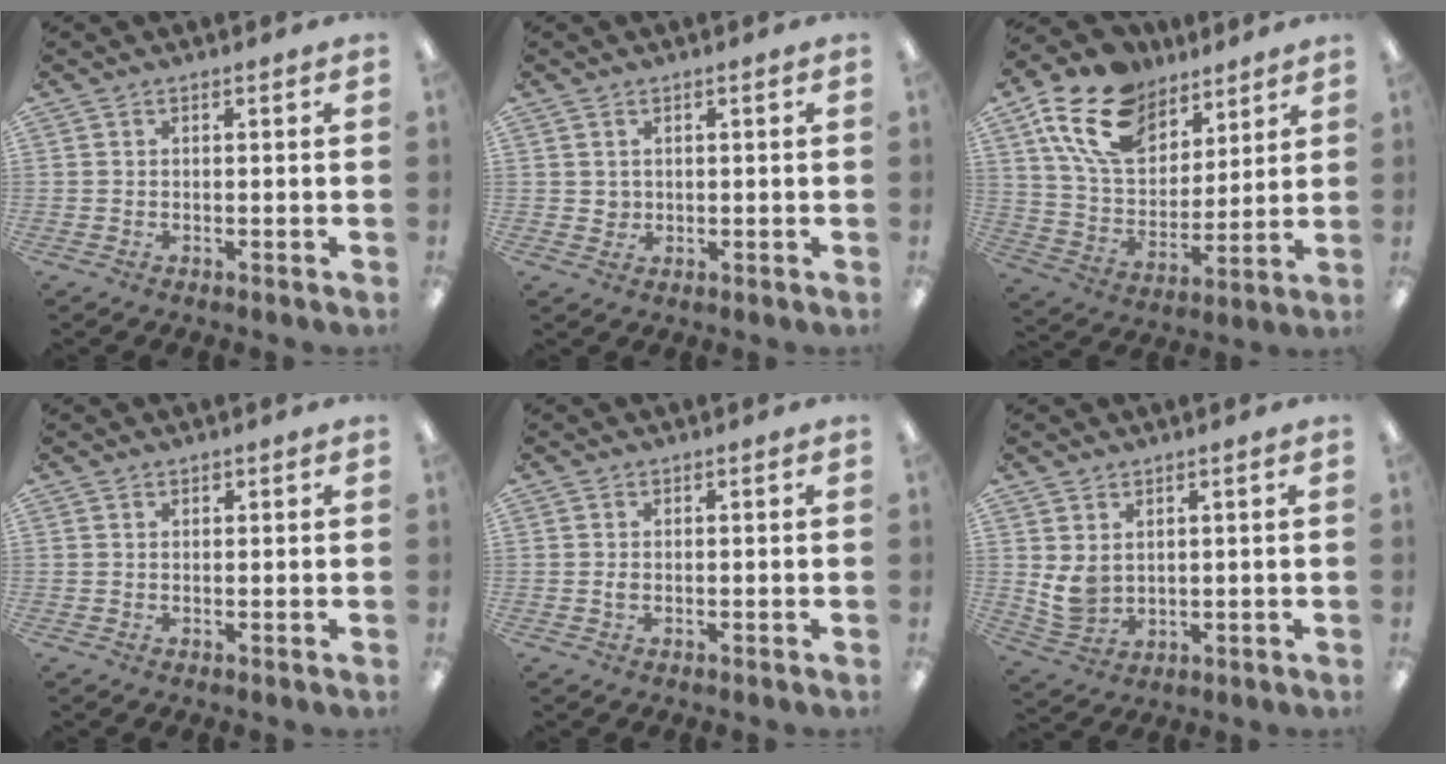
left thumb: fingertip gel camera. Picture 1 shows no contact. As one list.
[{"total": 1.9, "force": [0.8, 1.7, 0.2], "torque": [0.002, -0.001, 0.013]}, {"total": 18.6, "force": [11.3, 11.3, 9.7], "torque": [-0.183, -0.041, 0.212]}, {"total": 0.8, "force": [0.7, 0.5, 0.0], "torque": [-0.001, 0.000, 0.013]}, {"total": 1.0, "force": [0.0, 0.7, 0.7], "torque": [-0.014, 0.002, -0.002]}, {"total": 5.7, "force": [2.3, 4.3, 3.0], "torque": [-0.067, -0.010, 0.045]}]